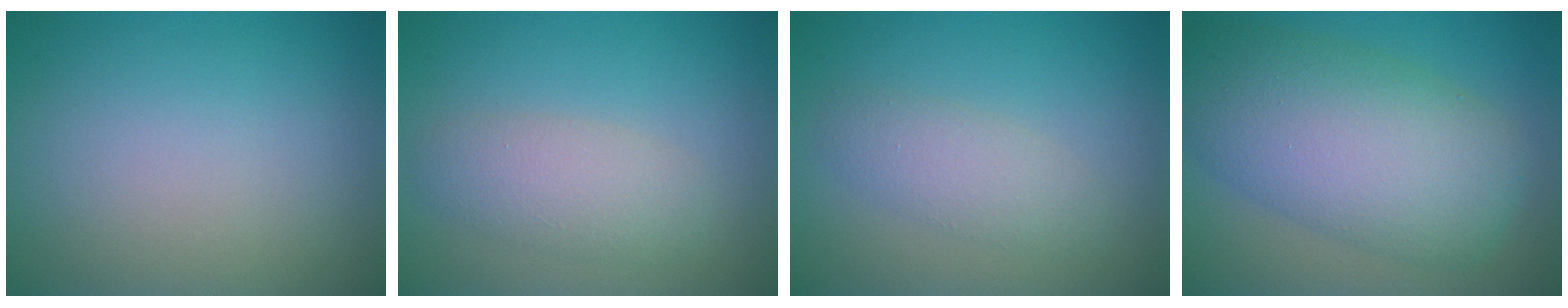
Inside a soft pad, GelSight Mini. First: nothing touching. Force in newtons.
{"total": 3.2, "press": 3.2, "slide": 0.2}
{"total": 2.5, "press": 2.5, "slide": 0.1}
{"total": 10.2, "press": 10.2, "slide": 0.1}